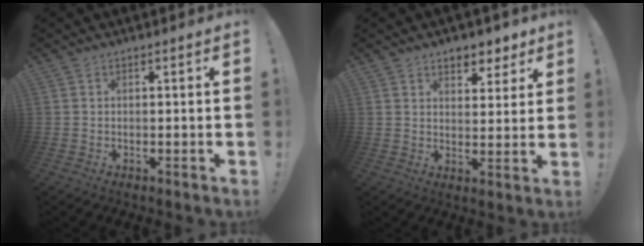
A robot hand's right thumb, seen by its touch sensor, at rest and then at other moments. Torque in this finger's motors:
{"motor_torque": [0.04, 0.26, 0.16, 0.54, 0.00]}